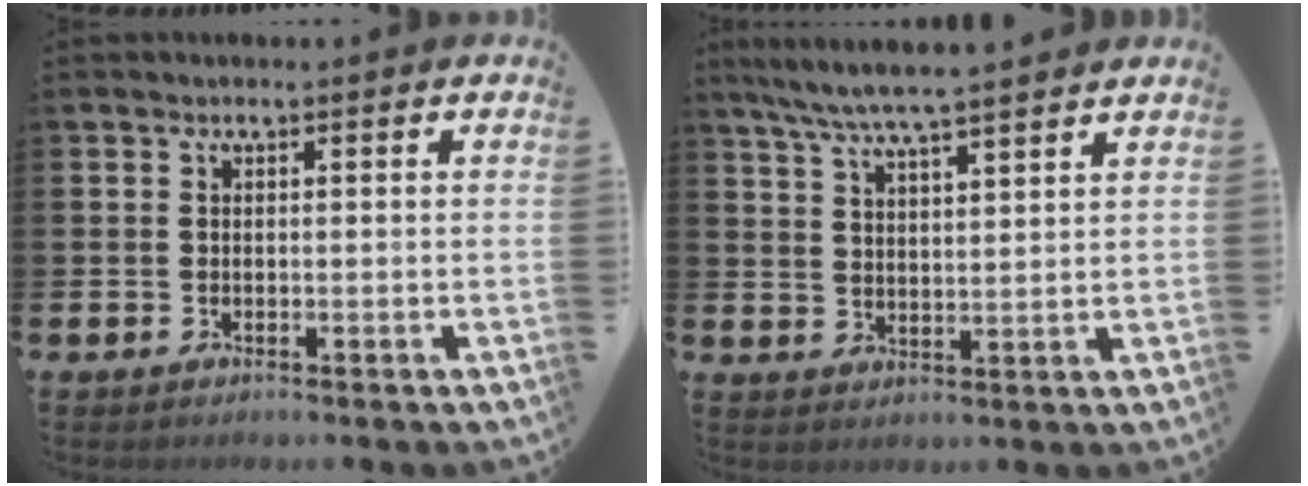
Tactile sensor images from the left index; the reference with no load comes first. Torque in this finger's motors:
{"motor_torque": [-0.04, -0.65, 0.79, 0.21]}